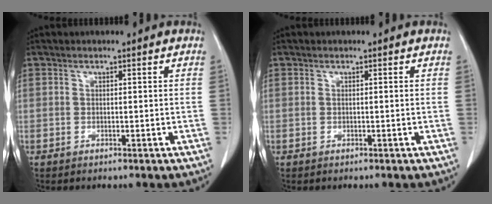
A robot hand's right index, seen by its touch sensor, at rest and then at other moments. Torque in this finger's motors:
{"motor_torque": [-0.13, 0.10, -0.03, -0.01]}